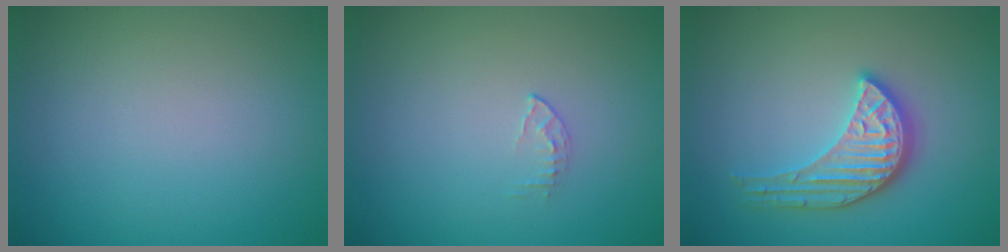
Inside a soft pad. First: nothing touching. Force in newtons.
{"total": 0.6, "press": 0.4, "slide": 0.4}
{"total": 3.9, "press": 3.5, "slide": 1.7}